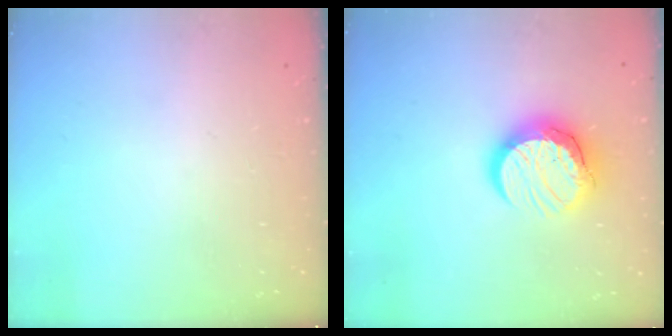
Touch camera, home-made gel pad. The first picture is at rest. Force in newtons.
{"total": 12.3, "press": 12.2, "slide": 1.0}